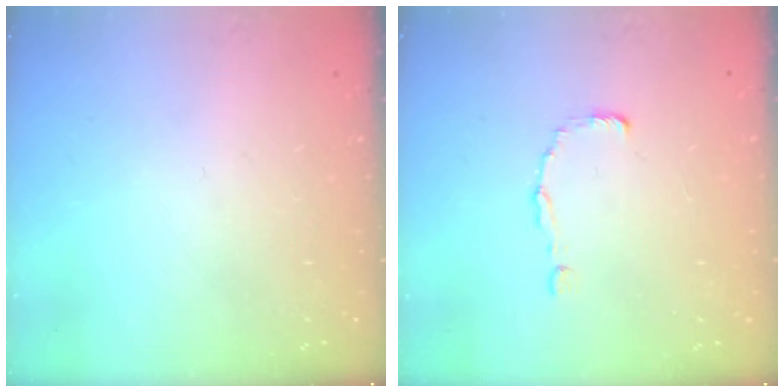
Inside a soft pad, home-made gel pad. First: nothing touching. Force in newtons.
{"total": 0.0}